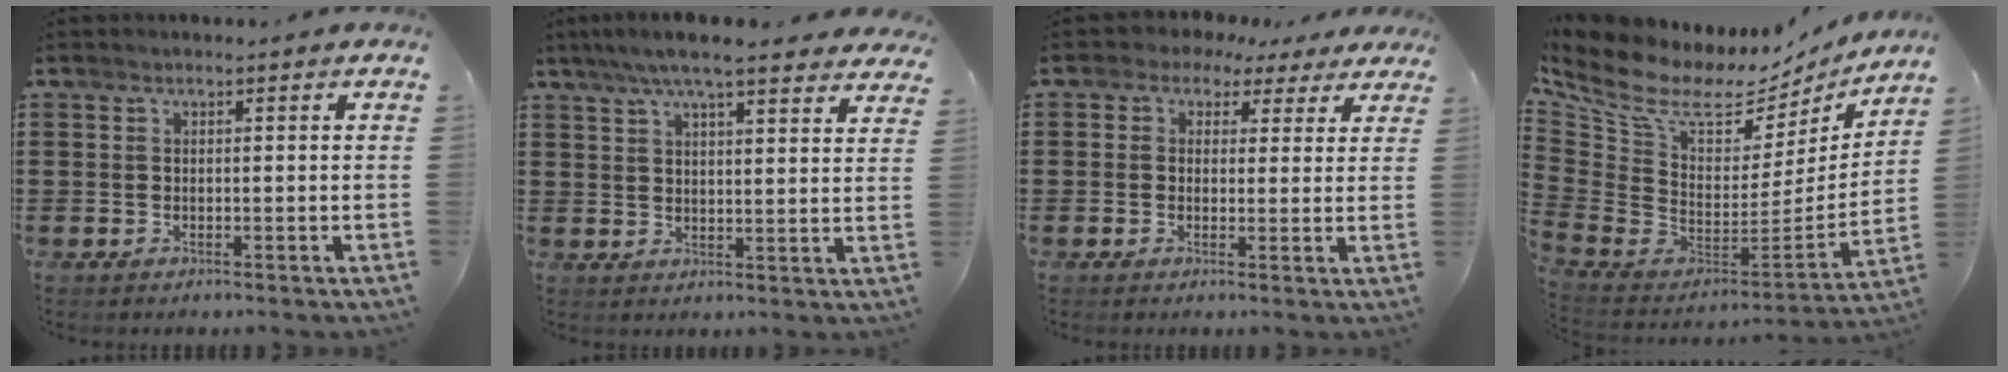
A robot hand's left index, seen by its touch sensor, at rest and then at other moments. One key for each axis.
{"total": 7.2, "fx": 6.1, "fy": 0.8, "fz": 3.7, "tx": -0.089, "ty": -0.012, "tz": 0.109}
{"total": 2.7, "fx": 1.3, "fy": 2.2, "fz": 0.8, "tx": -0.030, "ty": 0.002, "tz": 0.021}
{"total": 10.2, "fx": 7.2, "fy": 4.5, "fz": 5.7, "tx": -0.169, "ty": -0.067, "tz": 0.115}